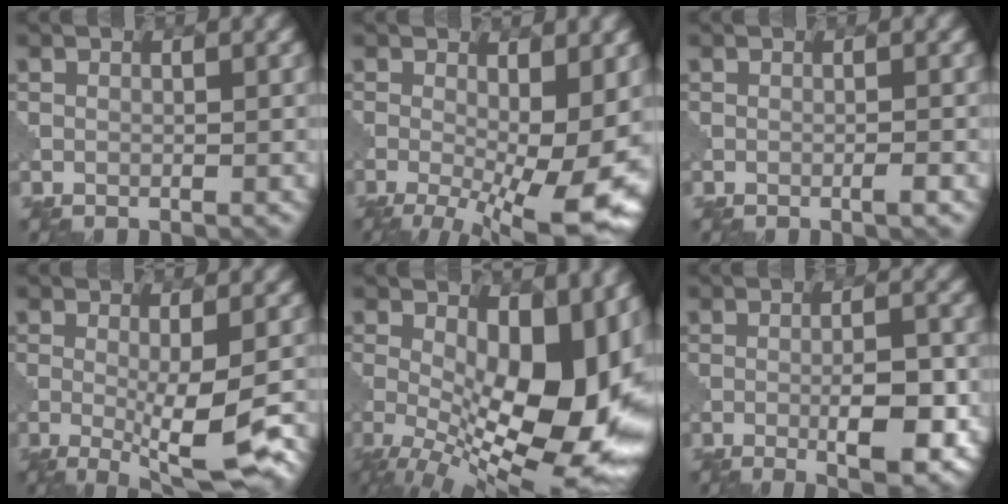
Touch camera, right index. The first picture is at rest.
{"total": 11.6, "force": [-2.4, 4.0, 10.6], "torque": [-0.168, -0.015, -0.030]}
{"total": 0.8, "force": [-0.4, -0.1, 0.7], "torque": [-0.011, 0.003, -0.010]}
{"total": 7.8, "force": [-1.7, 1.8, 7.4], "torque": [-0.108, -0.021, -0.019]}
{"total": 15.7, "force": [-1.2, 7.4, 13.8], "torque": [-0.184, -0.016, -0.010]}
{"total": 5.8, "force": [-1.7, 1.5, 5.3], "torque": [-0.084, 0.001, -0.025]}